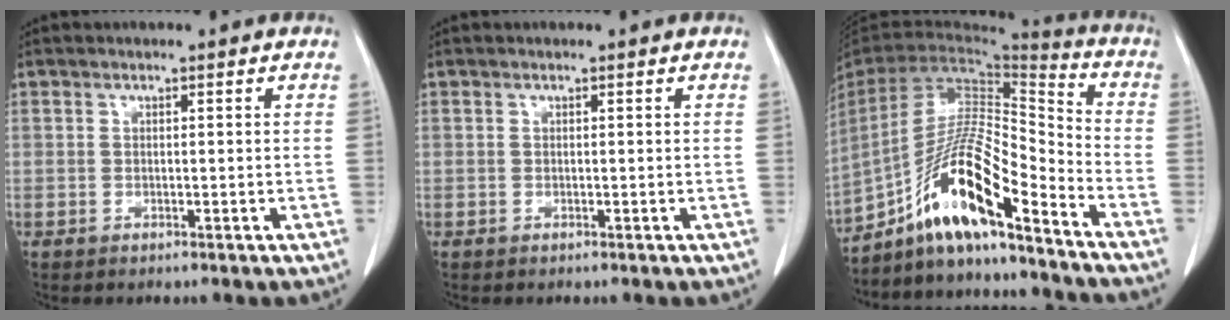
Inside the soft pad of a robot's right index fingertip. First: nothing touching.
{"total": 0.0}
{"total": 15.8, "force": [-10.9, 1.5, 11.4], "torque": [-0.213, 0.006, -0.198]}